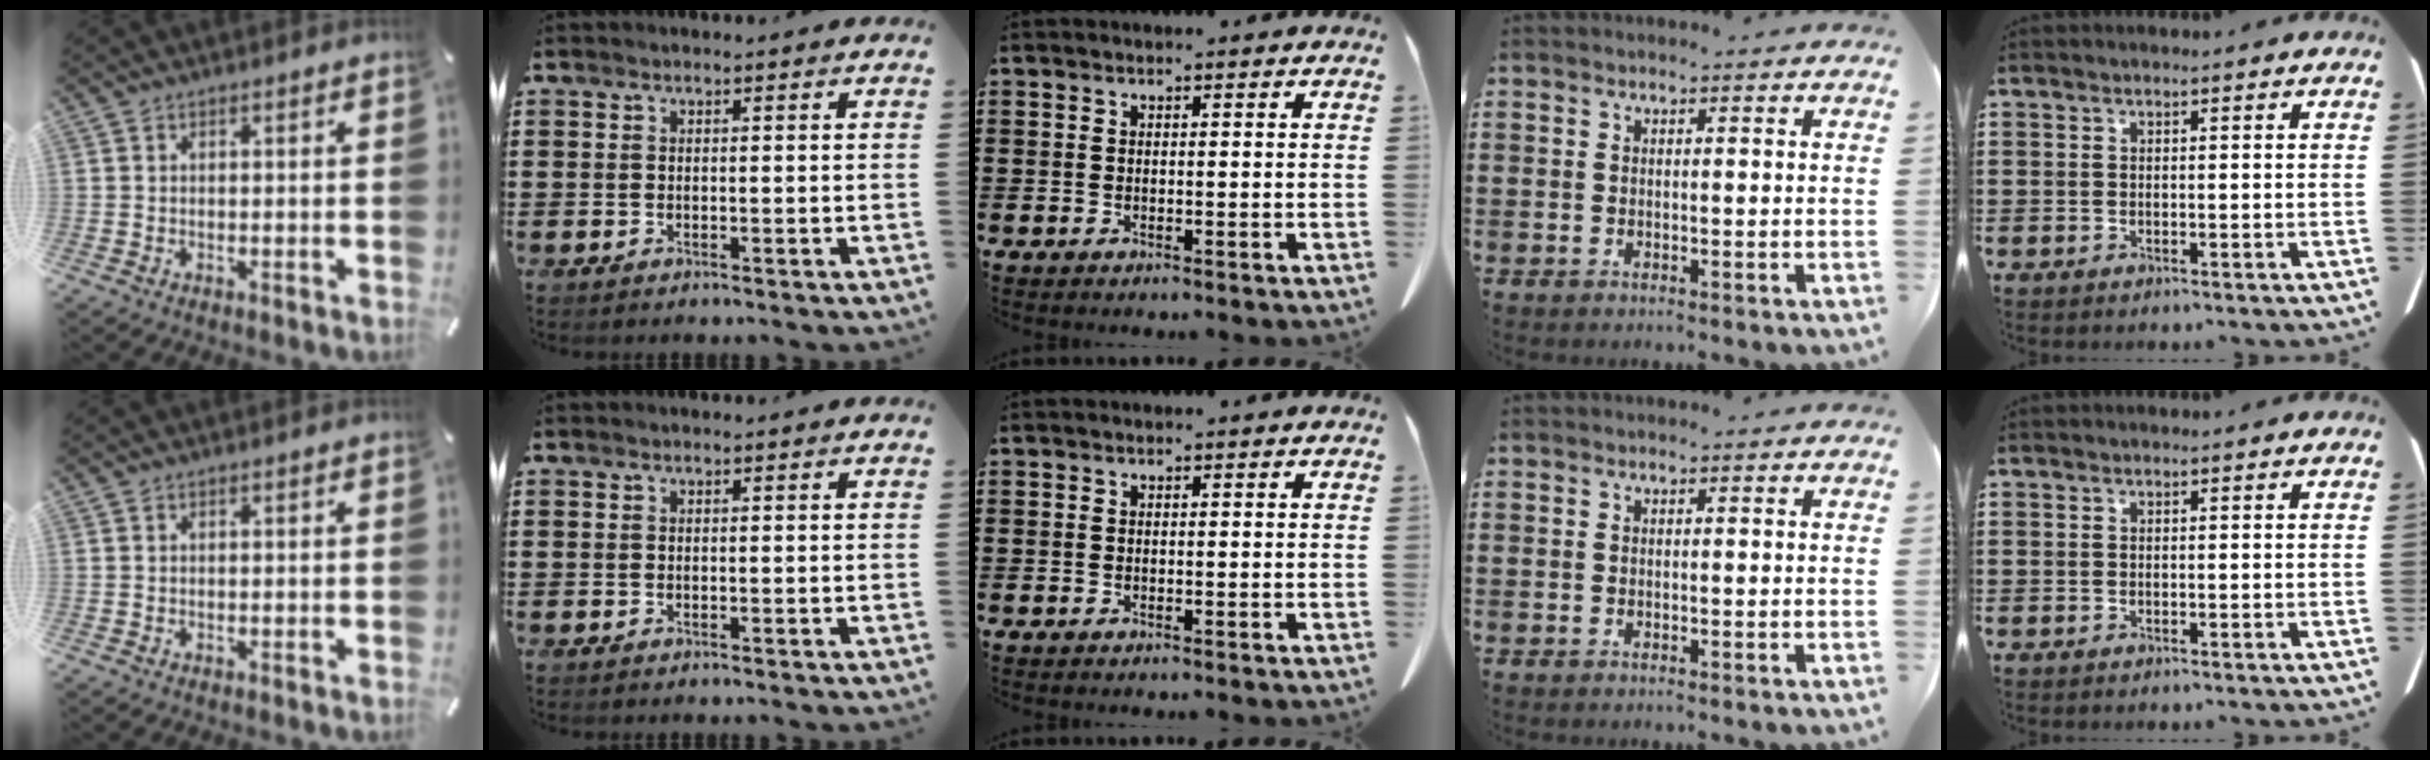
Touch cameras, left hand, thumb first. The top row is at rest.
{}